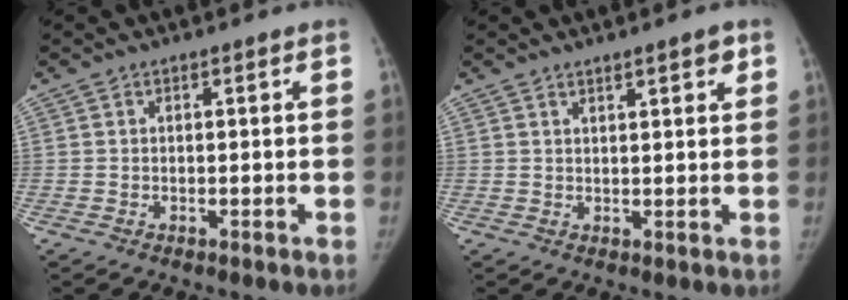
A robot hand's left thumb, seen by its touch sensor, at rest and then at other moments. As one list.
[{"total": 3.1, "force": [2.0, 0.7, 2.2], "torque": [-0.024, -0.010, 0.028]}]